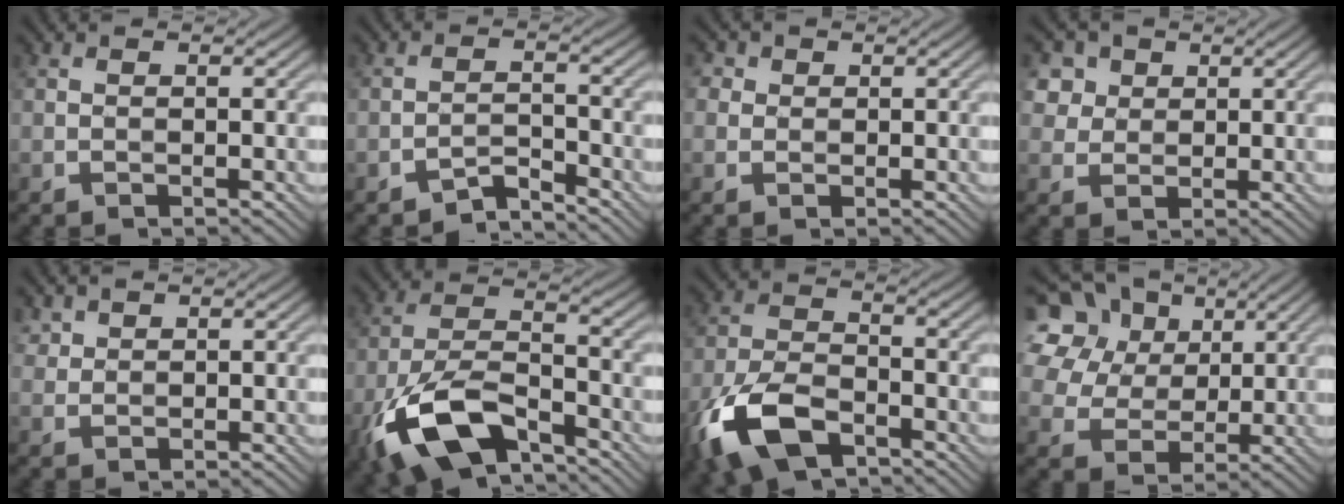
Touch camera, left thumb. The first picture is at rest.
{"total": 2.7, "force": [-2.6, 0.3, 0.6], "torque": [-0.010, 0.010, -0.055]}
{"total": 2.2, "force": [0.9, 2.0, 0.5], "torque": [-0.025, 0.005, 0.007]}
{"total": 4.9, "force": [2.6, 3.9, 1.4], "torque": [-0.062, -0.001, 0.052]}
{"total": 2.0, "force": [1.6, 1.2, 0.2], "torque": [-0.010, 0.003, 0.036]}
{"total": 13.1, "force": [-7.8, 5.5, 8.9], "torque": [-0.197, -0.010, -0.167]}
{"total": 11.3, "force": [-6.5, 5.3, 7.6], "torque": [-0.181, -0.015, -0.140]}
{"total": 18.2, "force": [9.0, 13.3, 8.7], "torque": [-0.254, 0.055, 0.197]}